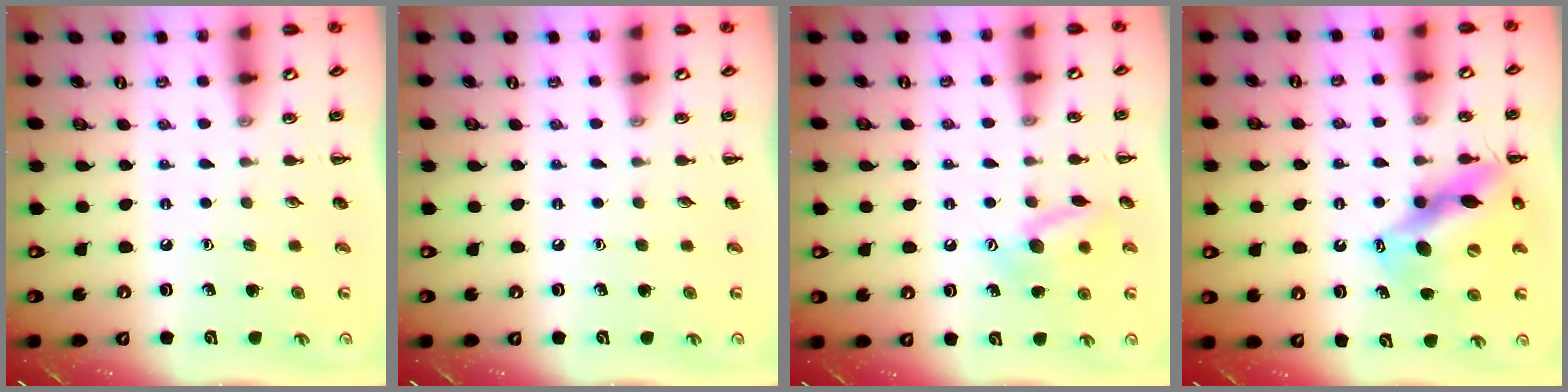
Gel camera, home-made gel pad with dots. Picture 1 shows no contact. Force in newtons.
{"total": 0.0}
{"total": 11.9, "press": 11.9, "slide": 0.7}
{"total": 14.2, "press": 13.7, "slide": 4.0}